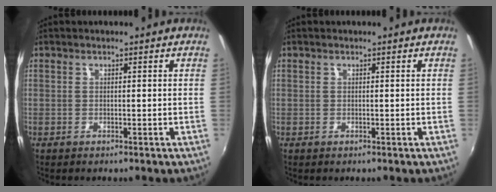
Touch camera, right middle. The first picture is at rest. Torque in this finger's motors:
{"motor_torque": [0.00, 0.00, 0.00, 0.00]}